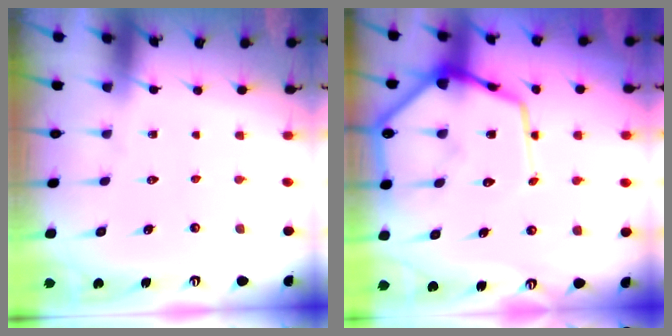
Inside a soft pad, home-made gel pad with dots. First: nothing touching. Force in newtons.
{"total": 17.4, "press": 17.3, "slide": 1.6}